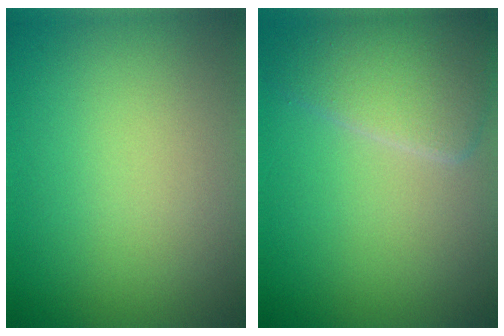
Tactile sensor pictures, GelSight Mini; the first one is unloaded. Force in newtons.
{"total": 4.1, "press": 4.1, "slide": 0.2}